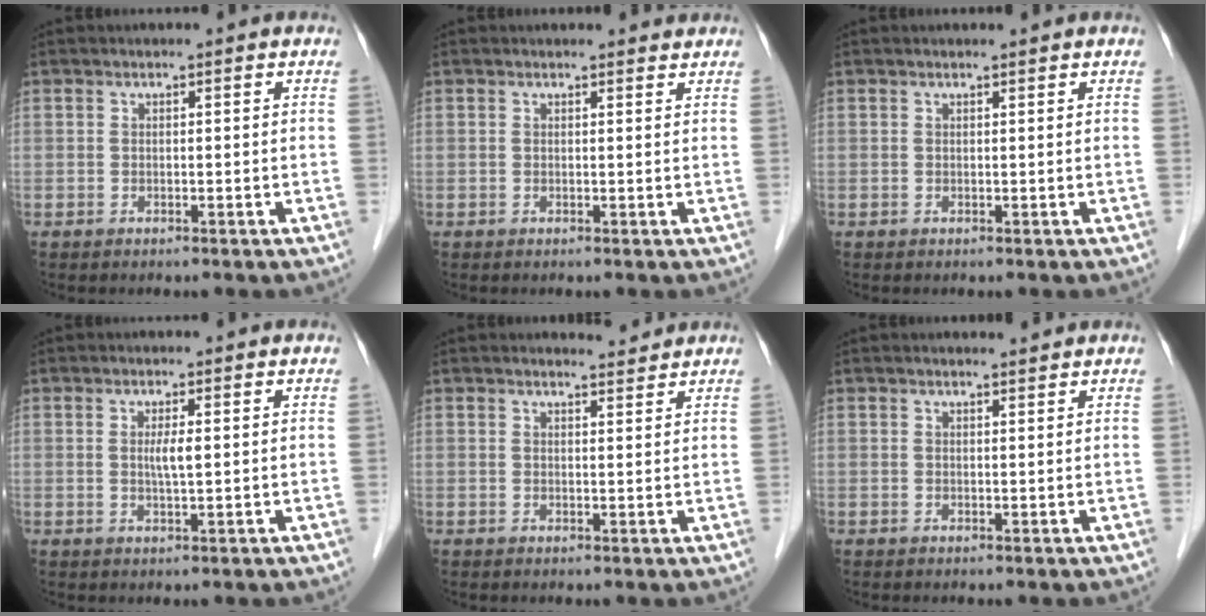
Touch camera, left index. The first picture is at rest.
{"total": 1.9, "force": [1.9, 0.5, 0.1], "torque": [-0.006, -0.003, 0.016]}
{"total": 0.7, "force": [0.6, -0.1, 0.2], "torque": [-0.008, 0.001, 0.011]}
{"total": 2.2, "force": [0.2, 0.1, 2.2], "torque": [-0.043, -0.003, 0.004]}
{"total": 2.1, "force": [2.1, 0.2, 0.0], "torque": [-0.007, -0.008, 0.029]}
{"total": 1.3, "force": [1.3, 0.0, 0.2], "torque": [-0.008, -0.002, 0.021]}